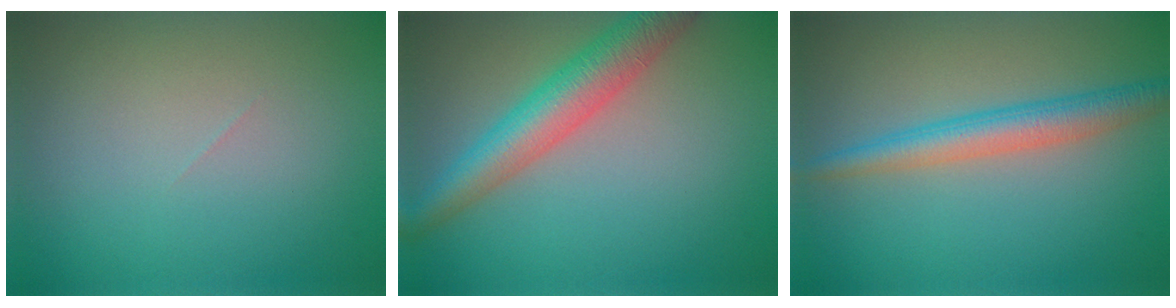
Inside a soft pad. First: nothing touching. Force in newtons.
{"total": 5.6, "press": 5.6, "slide": 0.3}
{"total": 3.8, "press": 3.8, "slide": 0.1}